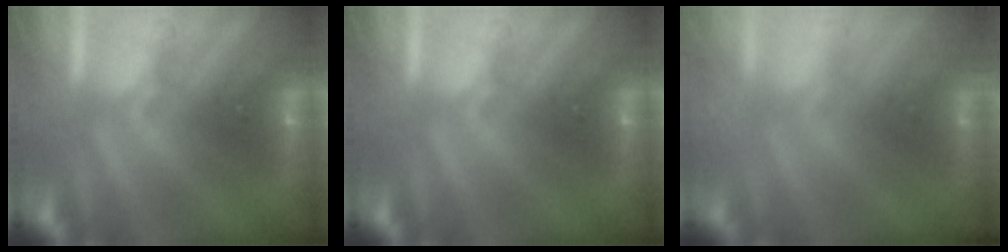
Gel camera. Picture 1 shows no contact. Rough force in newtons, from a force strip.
{"total": 0.0}
{"total": 8.5}